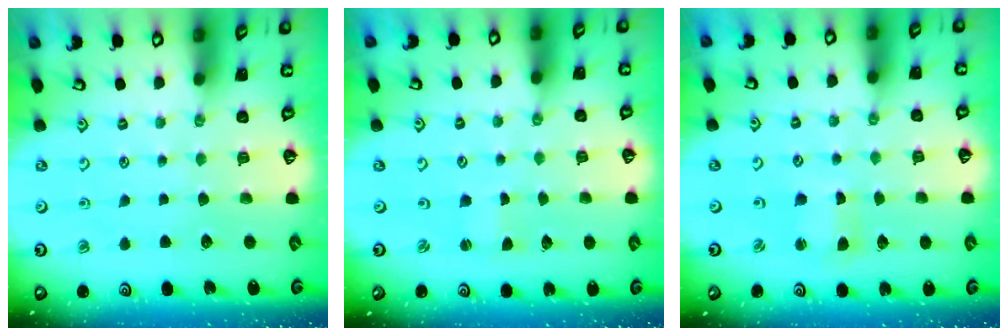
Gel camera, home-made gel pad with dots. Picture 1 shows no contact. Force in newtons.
{"total": 0.0}
{"total": 2.7, "press": 2.7, "slide": 0.3}